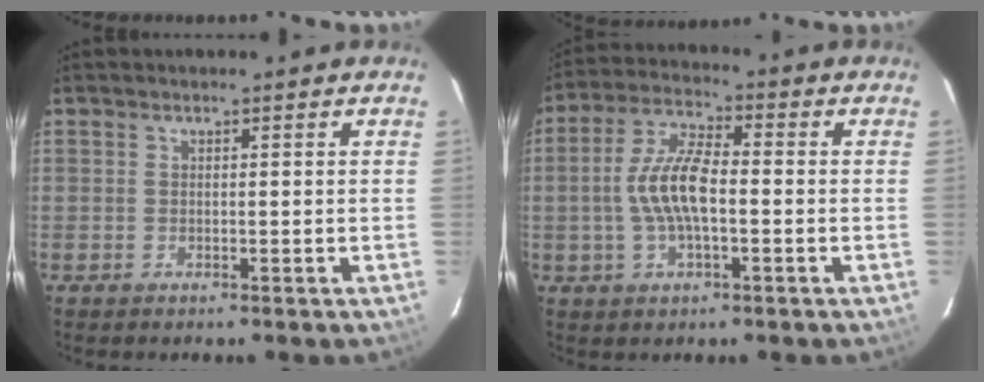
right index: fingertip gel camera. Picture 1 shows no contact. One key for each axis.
{"total": 9.1, "fx": -1.4, "fy": 3.0, "fz": 8.5, "tx": -0.175, "ty": 0.009, "tz": -0.029}